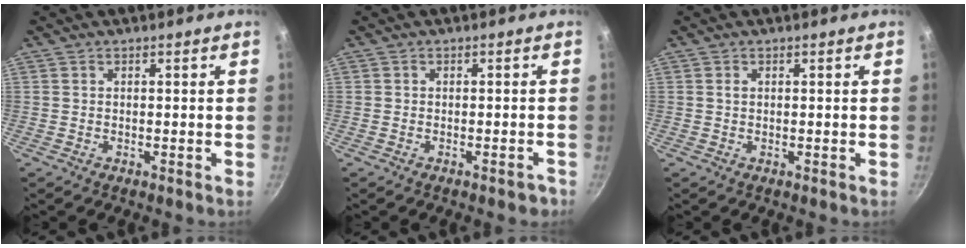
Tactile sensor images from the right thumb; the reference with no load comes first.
{"total": 2.0, "force": [-1.4, 0.9, 1.2], "torque": [-0.008, 0.022, -0.007]}
{"total": 0.6, "force": [0.2, 0.5, 0.4], "torque": [-0.007, 0.002, 0.003]}